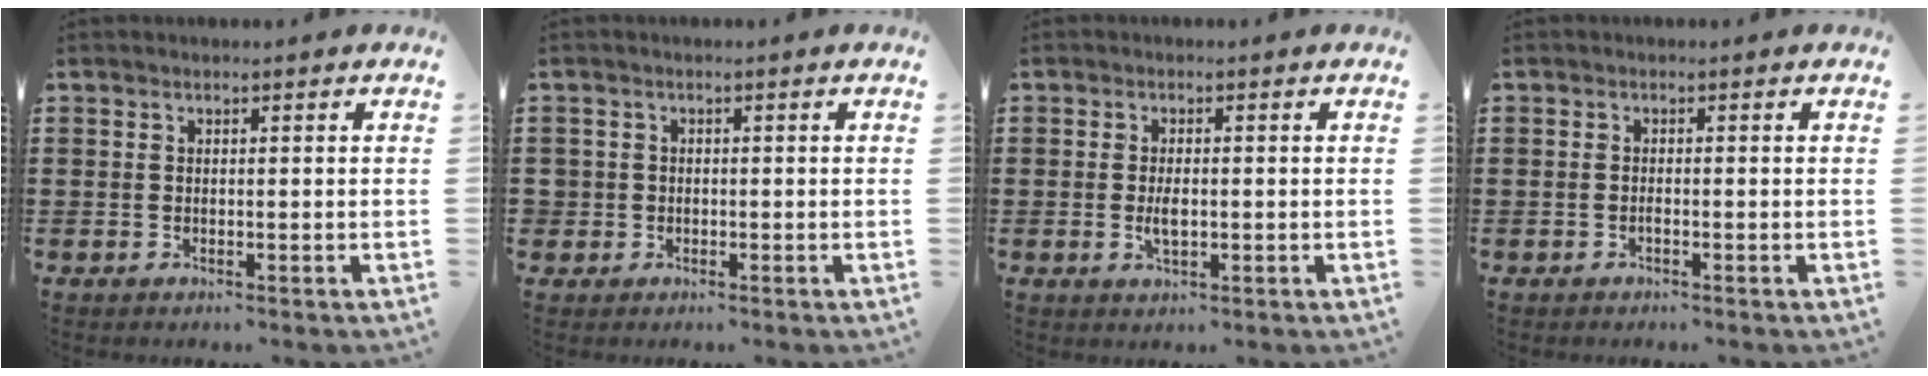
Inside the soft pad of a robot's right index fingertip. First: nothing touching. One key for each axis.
{"total": 1.1, "fx": -0.4, "fy": 1.1, "fz": 0.1, "tx": -0.007, "ty": 0.002, "tz": -0.009}
{"total": 2.8, "fx": -0.2, "fy": 1.2, "fz": 2.5, "tx": -0.047, "ty": 0.000, "tz": -0.004}
{"total": 0.6, "fx": -0.4, "fy": -0.1, "fz": 0.4, "tx": -0.009, "ty": -0.005, "tz": -0.006}